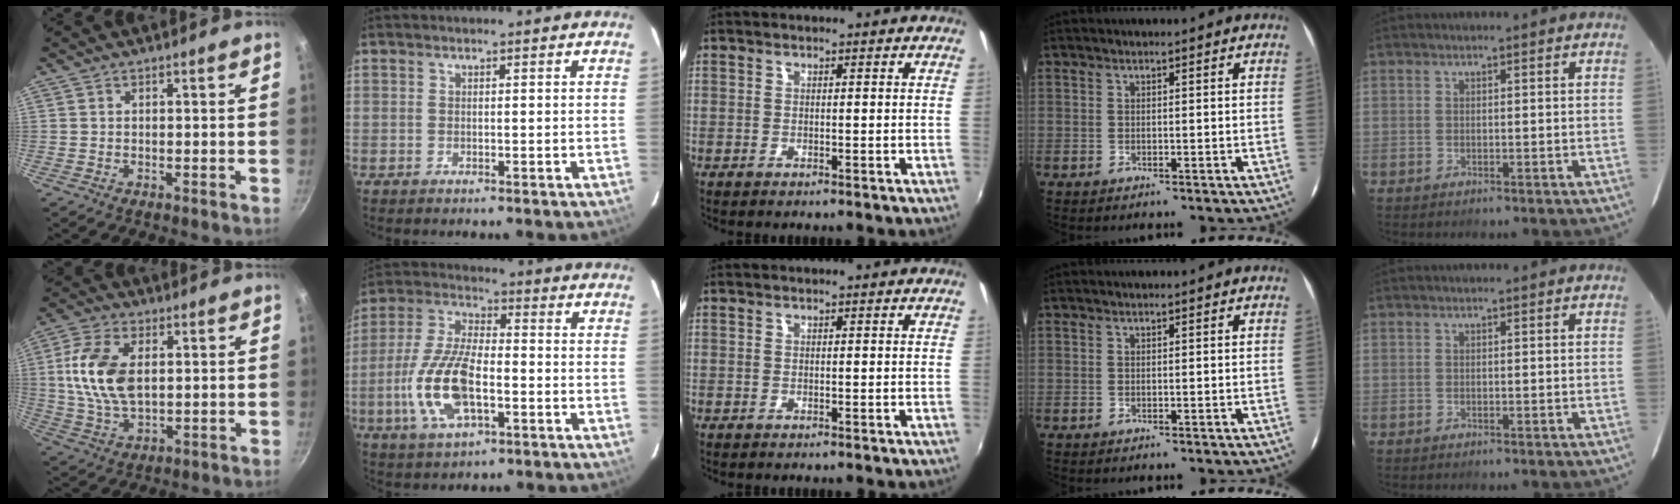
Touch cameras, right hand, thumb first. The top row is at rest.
{"thumb": {"total": 12.8, "force": [1.9, 7.3, 10.3], "torque": [-0.197, 0.001, 0.036]}, "index": {"total": 14.8, "force": [-4.2, 6.2, 12.8], "torque": [-0.279, -0.003, -0.080]}}